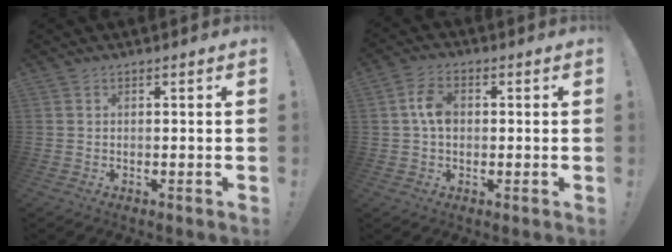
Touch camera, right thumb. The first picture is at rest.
{"total": 7.0, "force": [0.5, 4.7, 5.1], "torque": [-0.090, 0.010, 0.011]}